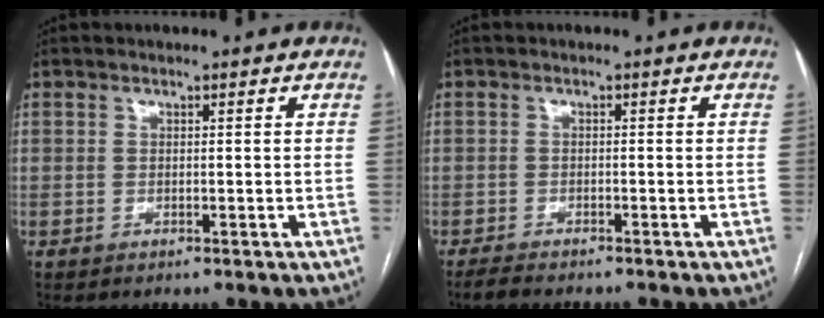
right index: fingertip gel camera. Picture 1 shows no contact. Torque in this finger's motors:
{"motor_torque": [-0.40, -0.47, -0.23, -0.01]}